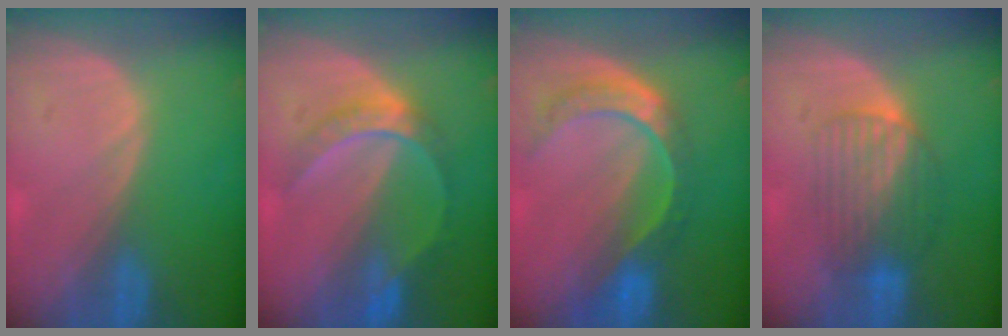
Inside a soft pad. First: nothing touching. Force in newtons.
{"total": 6.2, "press": 5.5, "slide": 2.7}
{"total": 8.5, "press": 7.2, "slide": 4.6}
{"total": 6.4, "press": 6.3, "slide": 1.3}